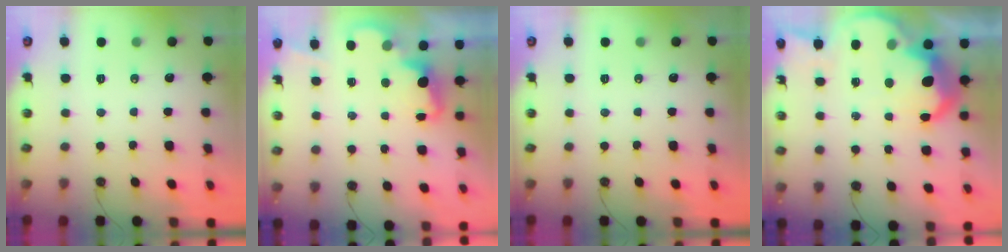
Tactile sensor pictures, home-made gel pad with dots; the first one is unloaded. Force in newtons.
{"total": 2.3, "press": 2.3, "slide": 0.5}
{"total": 0.0}
{"total": 15.7, "press": 15.6, "slide": 1.2}